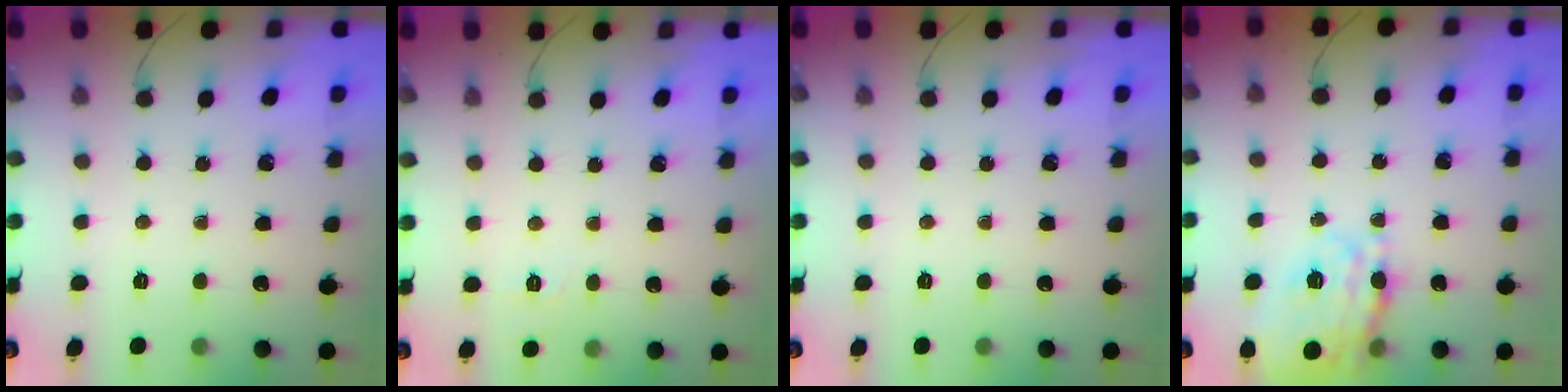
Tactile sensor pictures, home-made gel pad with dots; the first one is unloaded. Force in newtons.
{"total": 3.6, "press": 3.2, "slide": 1.7}
{"total": 0.0}
{"total": 20.6, "press": 20.4, "slide": 2.6}